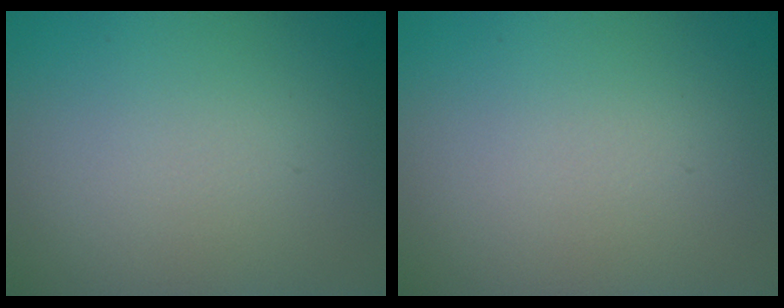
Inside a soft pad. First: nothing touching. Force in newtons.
{"total": 0.0}